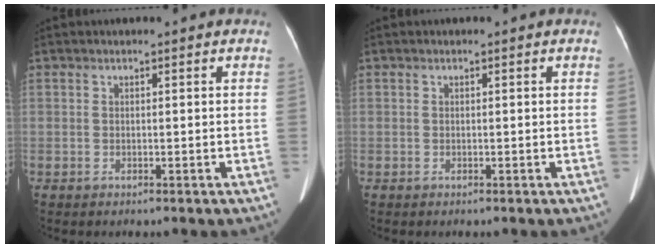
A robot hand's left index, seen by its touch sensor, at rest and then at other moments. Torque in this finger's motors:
{"motor_torque": [0.00, 0.14, 0.04, 0.01]}